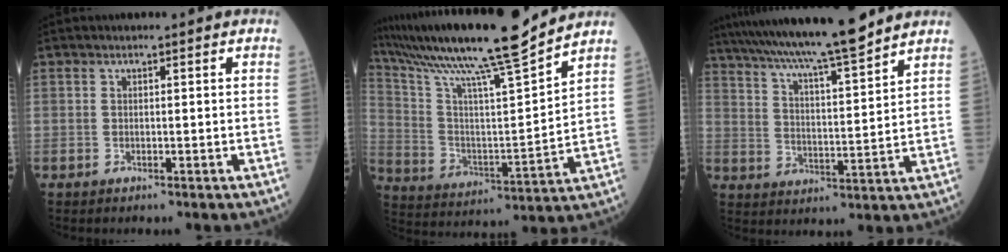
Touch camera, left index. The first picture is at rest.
{"total": 21.0, "force": [17.9, -1.2, 11.0], "torque": [-0.210, -0.009, 0.301]}
{"total": 18.5, "force": [16.0, 0.0, 9.3], "torque": [-0.164, 0.012, 0.254]}